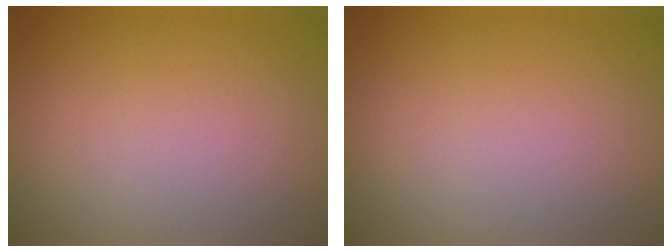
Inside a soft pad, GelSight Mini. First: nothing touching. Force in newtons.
{"total": 0.0}